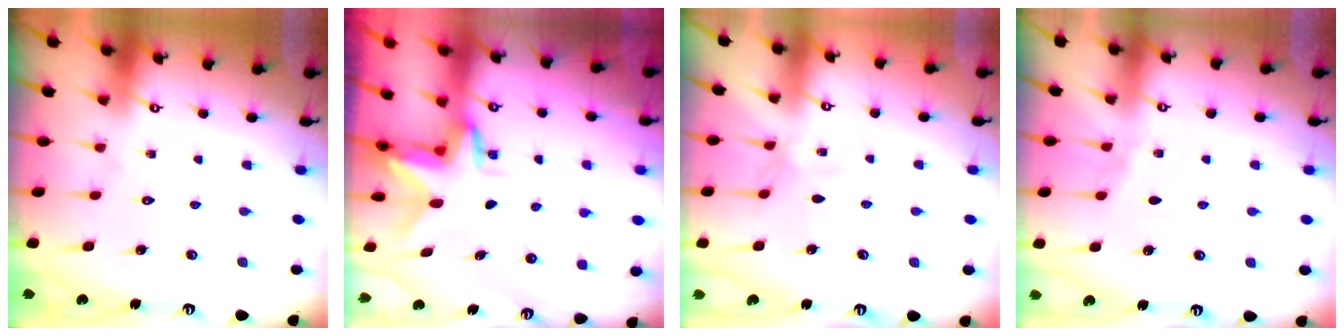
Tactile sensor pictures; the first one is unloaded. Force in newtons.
{"total": 3.1, "press": 3.0, "slide": 0.2}
{"total": 2.7, "press": 2.7, "slide": 0.4}
{"total": 4.4, "press": 3.6, "slide": 2.5}